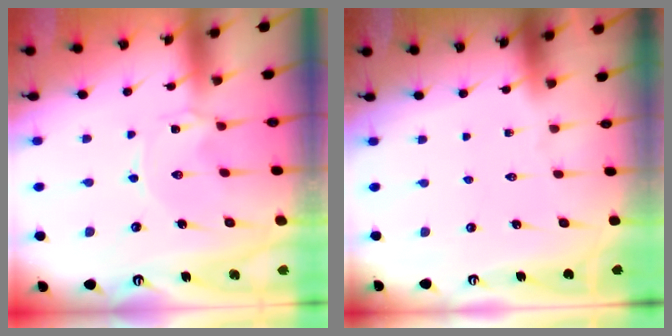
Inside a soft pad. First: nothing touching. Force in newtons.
{"total": 0.0}